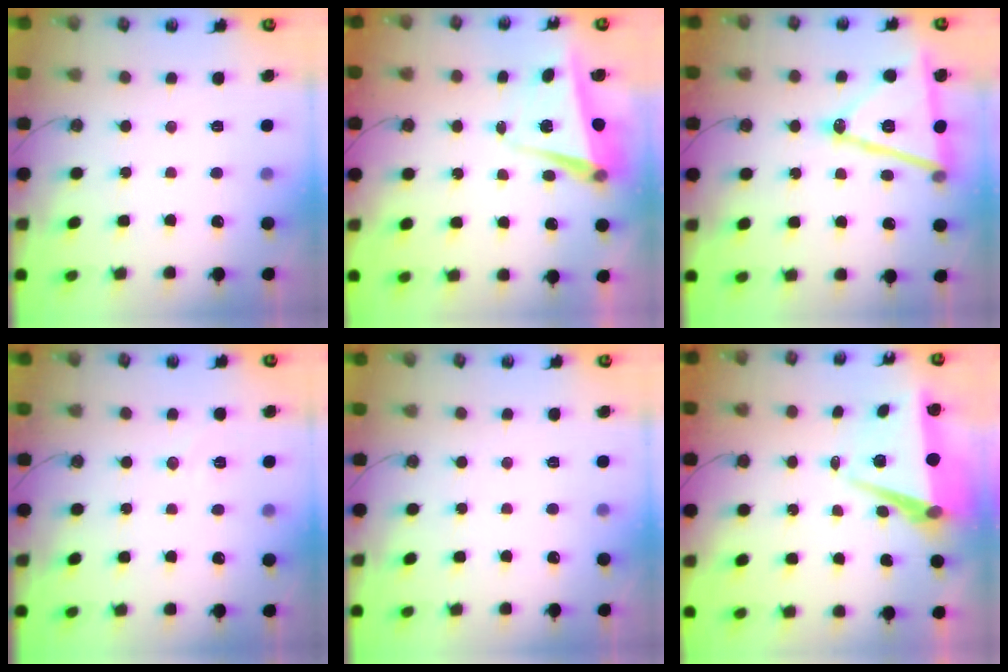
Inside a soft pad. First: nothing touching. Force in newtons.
{"total": 5.3, "press": 5.2, "slide": 1.1}
{"total": 18.1, "press": 17.8, "slide": 3.7}
{"total": 5.6, "press": 5.4, "slide": 1.3}
{"total": 0.0}
{"total": 7.5, "press": 6.1, "slide": 4.3}